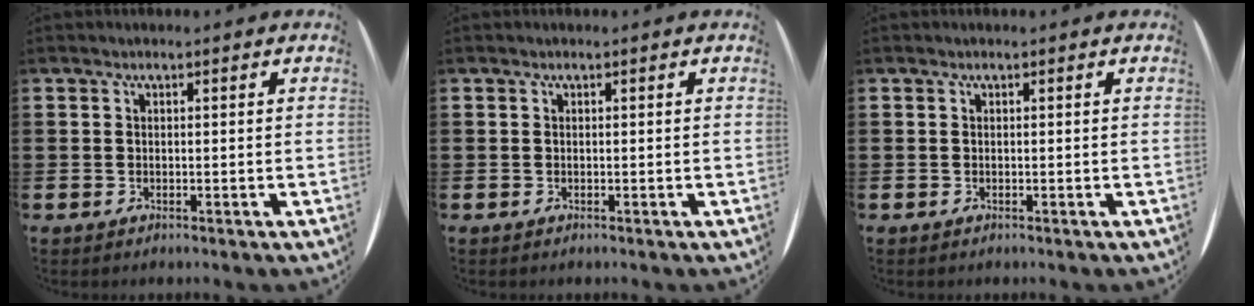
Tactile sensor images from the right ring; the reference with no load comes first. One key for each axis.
{"total": 0.0}
{"total": 0.0}